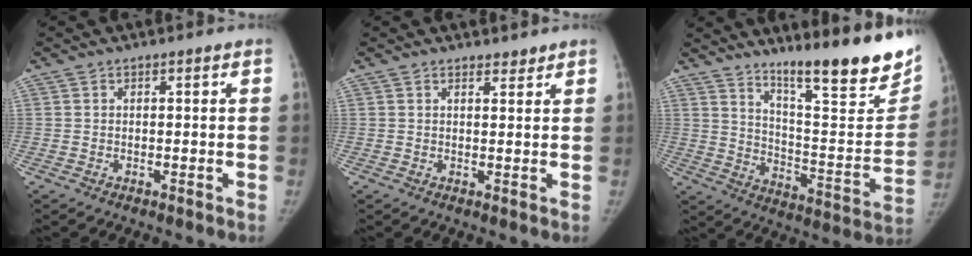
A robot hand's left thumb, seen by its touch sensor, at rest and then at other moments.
{"total": 1.6, "force": [1.5, 0.5, 0.3], "torque": [0.005, -0.013, 0.021]}
{"total": 24.1, "force": [17.6, 4.6, 15.8], "torque": [-0.200, -0.113, 0.263]}